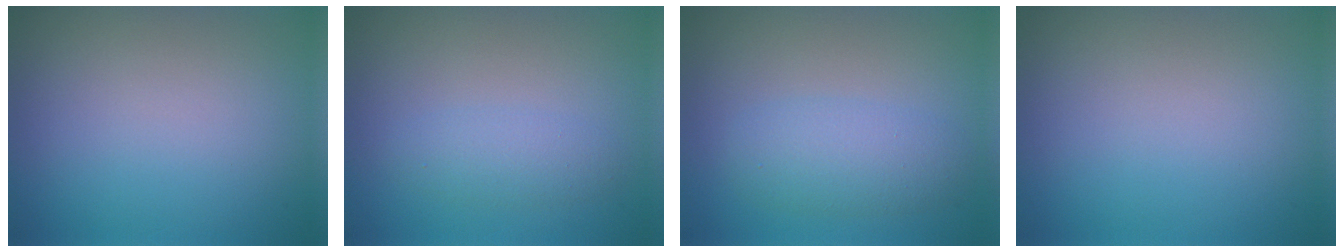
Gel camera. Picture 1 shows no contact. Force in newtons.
{"total": 1.9, "press": 1.9, "slide": 0.0}
{"total": 3.4, "press": 3.4, "slide": 0.1}
{"total": 0.0}